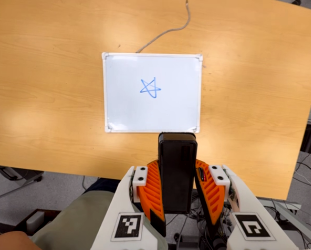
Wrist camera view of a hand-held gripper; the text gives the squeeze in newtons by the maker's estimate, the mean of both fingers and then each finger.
{"total": 9.5, "left": 7.8, "right": 11.3}